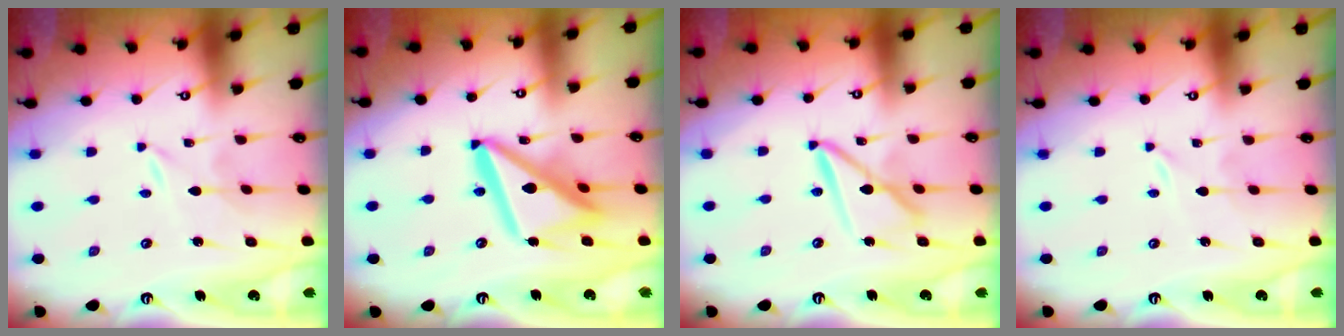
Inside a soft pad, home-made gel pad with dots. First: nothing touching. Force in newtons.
{"total": 16.8, "press": 16.7, "slide": 1.8}
{"total": 10.8, "press": 10.7, "slide": 1.0}
{"total": 0.0}